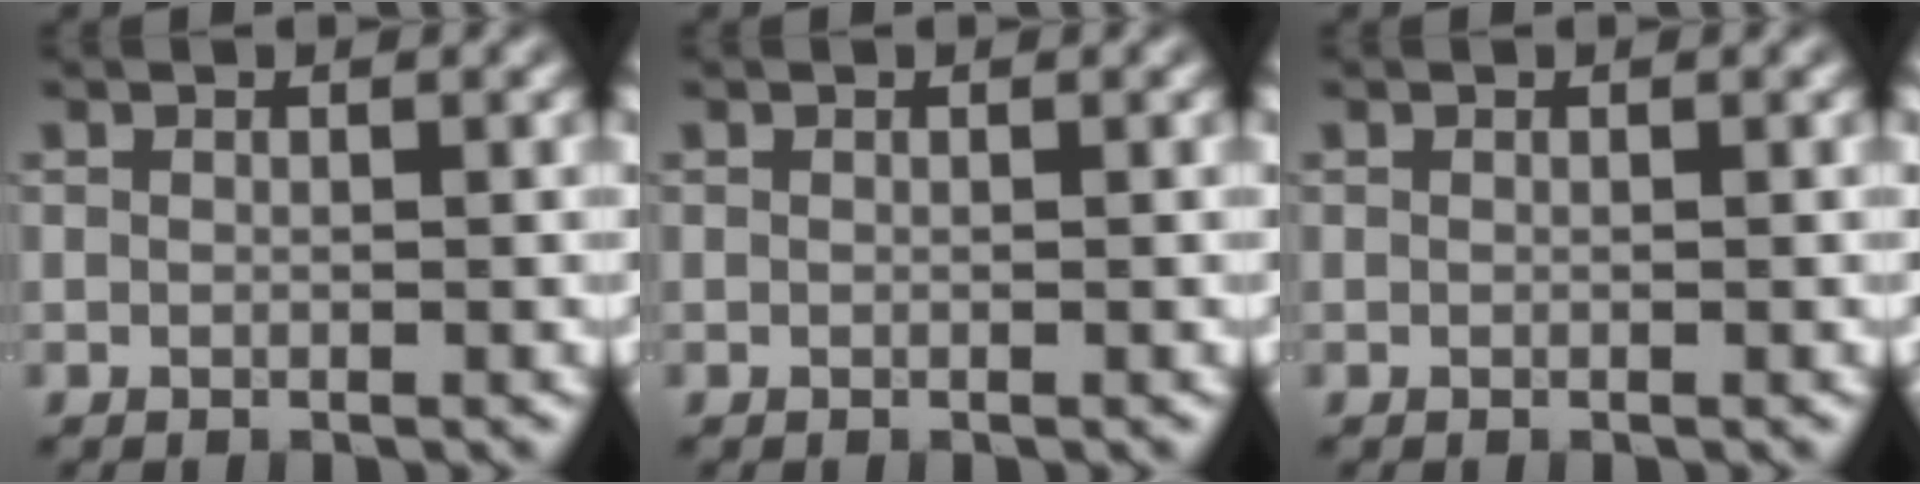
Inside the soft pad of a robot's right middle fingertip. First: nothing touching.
{"total": 0.0}
{"total": 0.0}